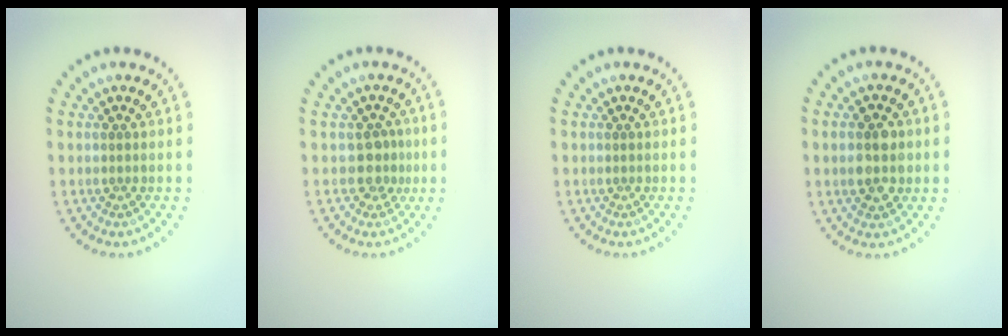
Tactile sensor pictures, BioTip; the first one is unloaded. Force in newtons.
{"total": 1.9, "press": 1.6, "slide": 1.1}
{"total": 0.0}
{"total": 3.8, "press": 3.8, "slide": 0.1}